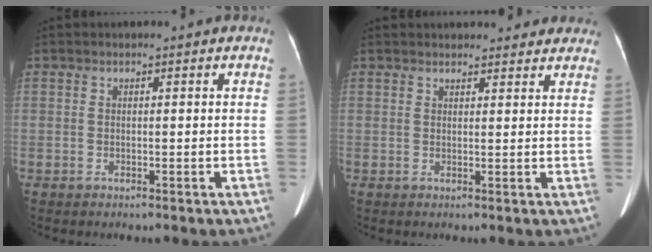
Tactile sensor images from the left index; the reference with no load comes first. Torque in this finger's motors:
{"motor_torque": [1.07, -1.08, 0.13, 0.08]}